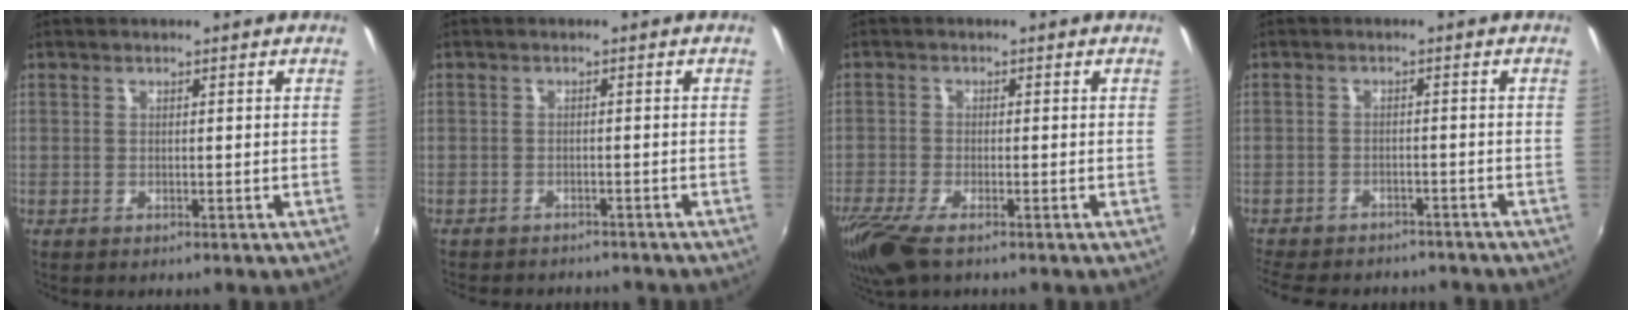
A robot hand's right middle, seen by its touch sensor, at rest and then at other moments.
{"total": 6.6, "force": [-6.1, 1.8, 1.9], "torque": [-0.053, -0.016, -0.087]}
{"total": 8.3, "force": [-5.8, 2.2, 5.6], "torque": [-0.137, -0.037, -0.115]}
{"total": 13.5, "force": [-11.4, 5.1, 5.0], "torque": [-0.125, -0.016, -0.165]}